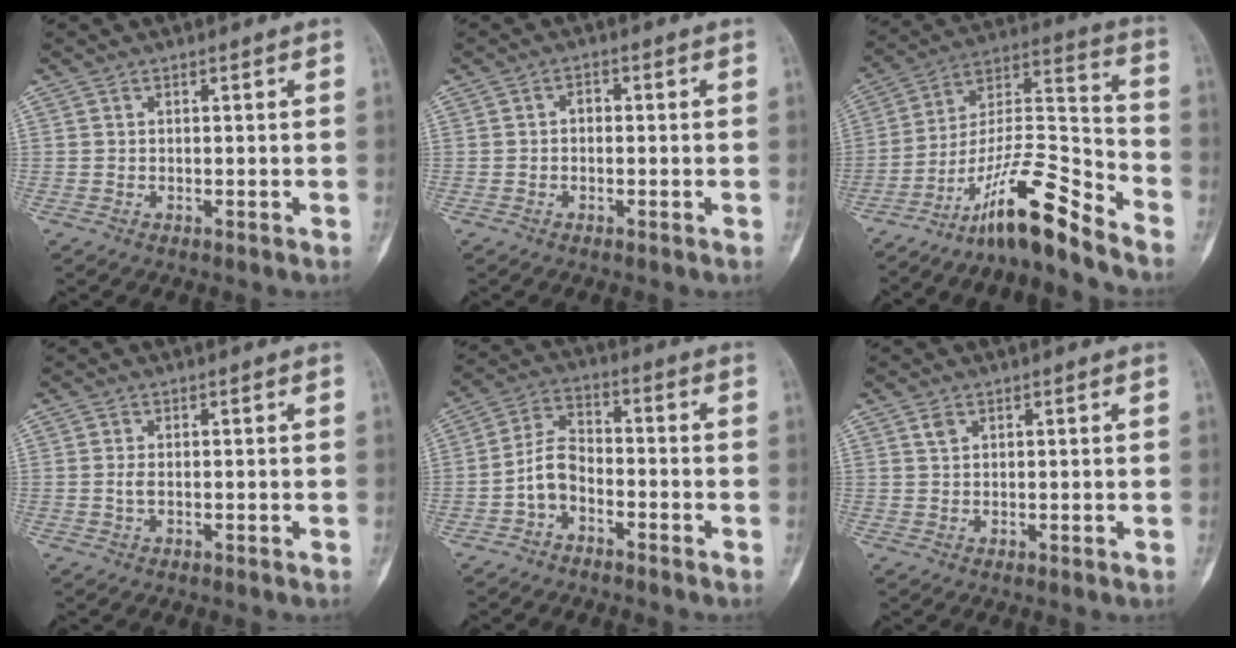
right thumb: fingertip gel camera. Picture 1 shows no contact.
{"total": 1.6, "force": [-0.2, 1.1, 1.0], "torque": [-0.008, 0.008, -0.008]}
{"total": 15.8, "force": [-12.2, 2.3, 9.7], "torque": [-0.175, 0.112, -0.216]}
{"total": 2.5, "force": [-0.2, 1.1, 2.2], "torque": [-0.057, -0.001, -0.006]}
{"total": 6.1, "force": [-3.0, 3.7, 3.8], "torque": [-0.070, 0.036, -0.068]}
{"total": 1.4, "force": [0.8, 0.8, 0.7], "torque": [-0.008, 0.000, 0.017]}